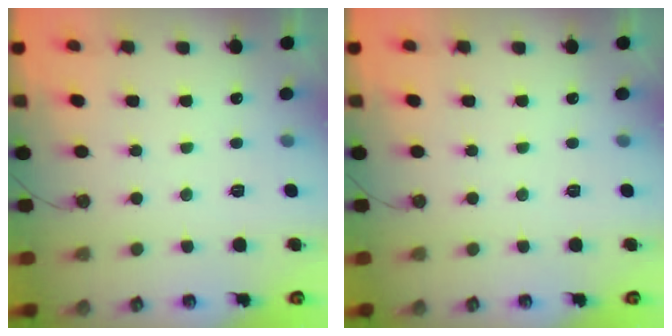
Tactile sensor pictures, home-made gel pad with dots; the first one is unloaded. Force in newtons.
{"total": 0.0}